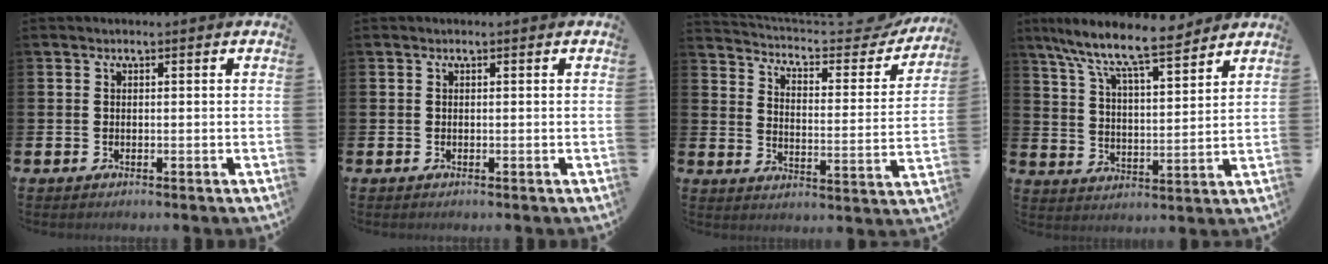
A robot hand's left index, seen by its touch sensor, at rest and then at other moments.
{"total": 0.0}
{"total": 5.2, "force": [4.8, 1.4, 1.6], "torque": [-0.055, -0.042, 0.074]}
{"total": 9.3, "force": [8.3, 1.3, 3.9], "torque": [-0.106, -0.055, 0.143]}